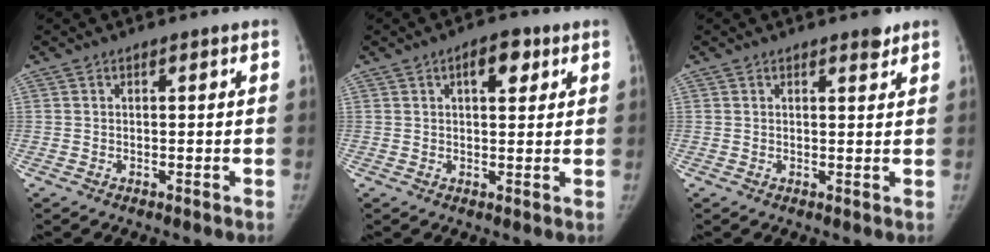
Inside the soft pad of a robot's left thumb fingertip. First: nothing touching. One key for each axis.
{"total": 5.3, "fx": 2.4, "fy": 2.6, "fz": 3.9, "tx": -0.039, "ty": -0.006, "tz": 0.030}
{"total": 2.2, "fx": 1.6, "fy": 0.7, "fz": 1.2, "tx": -0.010, "ty": -0.010, "tz": 0.021}